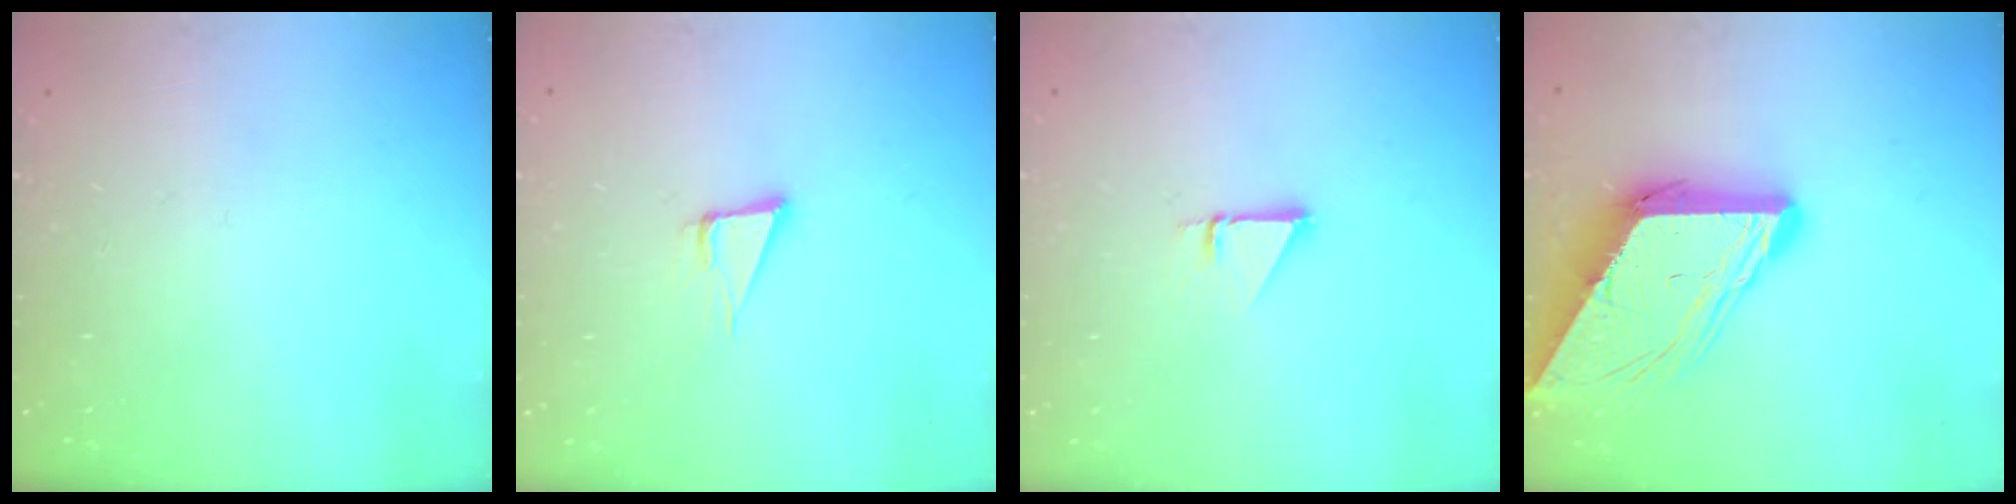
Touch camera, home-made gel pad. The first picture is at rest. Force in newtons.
{"total": 3.8, "press": 1.9, "slide": 3.3}
{"total": 1.0, "press": 1.0, "slide": 0.1}
{"total": 12.0, "press": 11.9, "slide": 1.2}